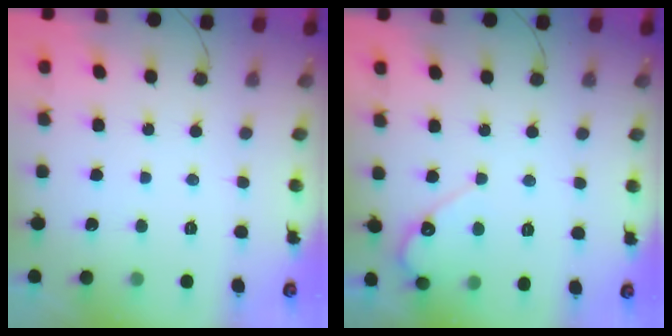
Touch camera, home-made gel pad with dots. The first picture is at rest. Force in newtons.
{"total": 5.3, "press": 5.3, "slide": 0.2}